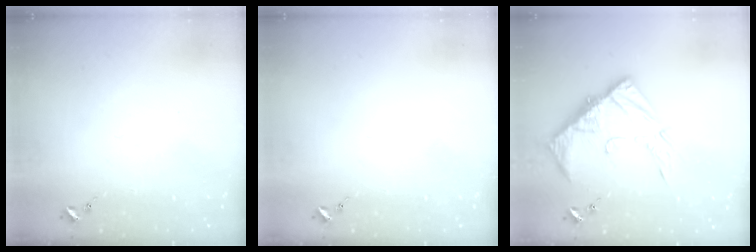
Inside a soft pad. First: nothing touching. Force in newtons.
{"total": 0.0}
{"total": 15.2, "press": 15.2, "slide": 1.5}